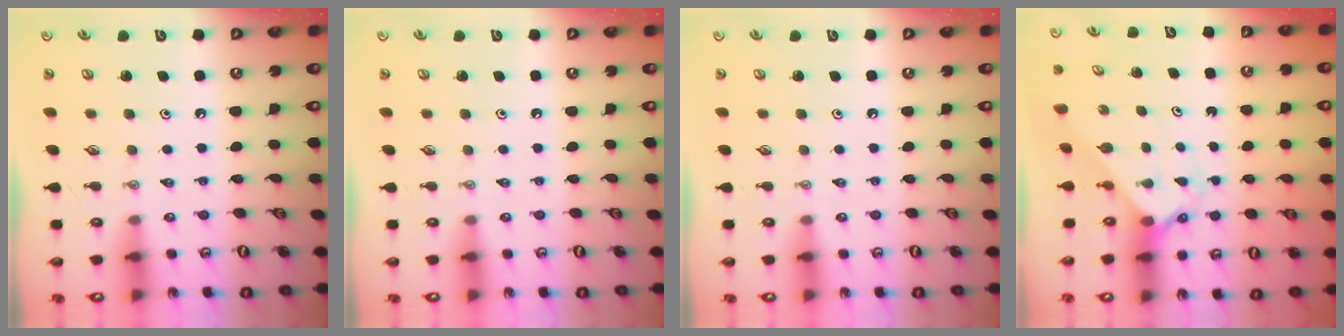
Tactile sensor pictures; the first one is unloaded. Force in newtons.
{"total": 0.0}
{"total": 0.0}
{"total": 2.1, "press": 2.1, "slide": 0.2}